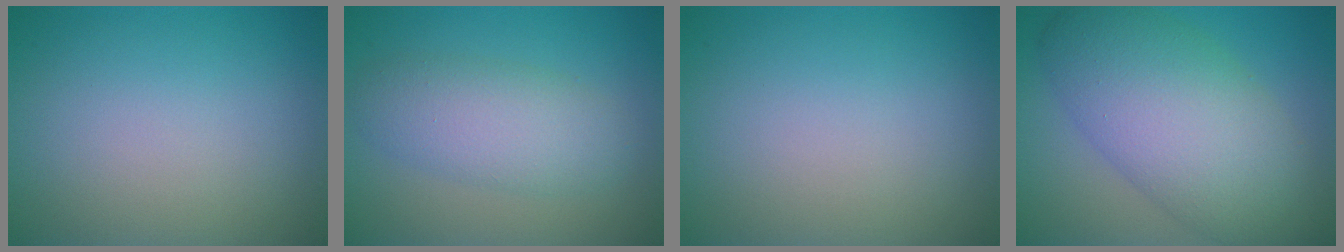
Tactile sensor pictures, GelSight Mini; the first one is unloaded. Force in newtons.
{"total": 4.5, "press": 4.5, "slide": 0.1}
{"total": 0.0}
{"total": 10.4, "press": 10.4, "slide": 0.5}